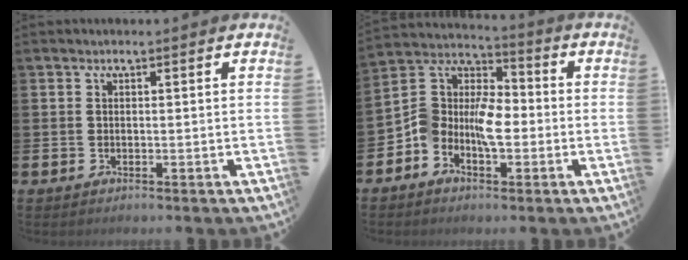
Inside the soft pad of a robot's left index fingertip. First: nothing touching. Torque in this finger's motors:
{"motor_torque": [1.03, 0.52, 1.05, 0.21]}